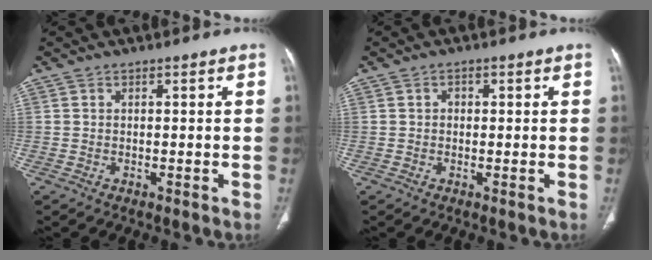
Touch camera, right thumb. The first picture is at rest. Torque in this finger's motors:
{"motor_torque": [0.15, -0.38, -0.48, 0.27, 0.09]}